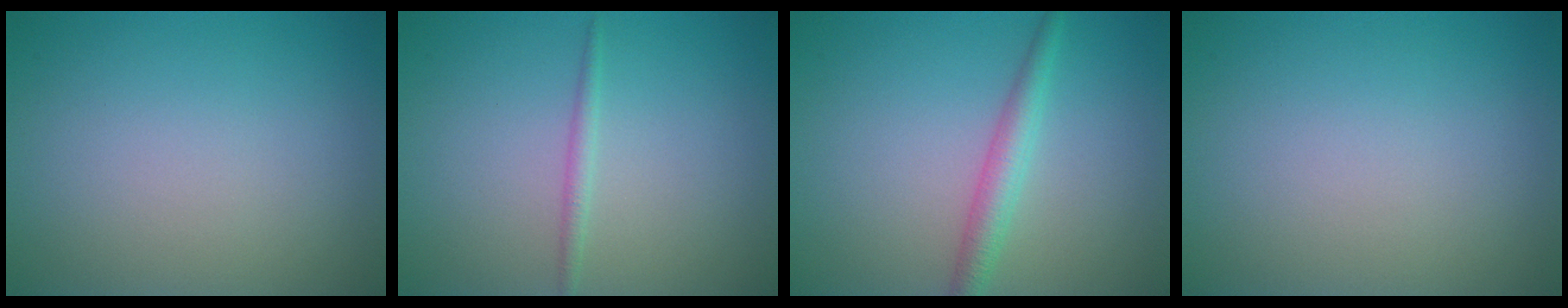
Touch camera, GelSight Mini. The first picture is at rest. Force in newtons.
{"total": 1.0, "press": 1.0, "slide": 0.0}
{"total": 2.5, "press": 2.5, "slide": 0.1}
{"total": 0.0}